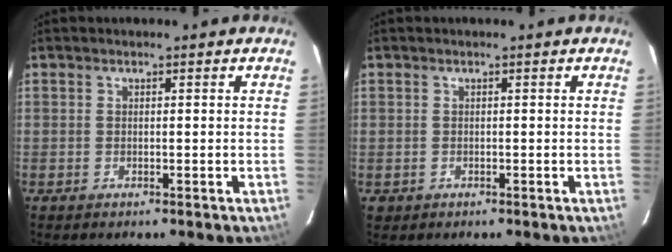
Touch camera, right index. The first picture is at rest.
{"total": 1.6, "force": [-0.3, 1.6, 0.1], "torque": [-0.002, 0.001, -0.002]}